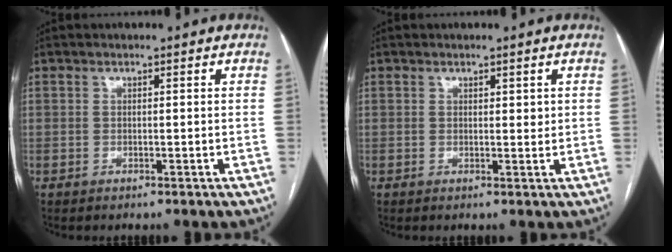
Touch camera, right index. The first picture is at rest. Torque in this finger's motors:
{"motor_torque": [-0.10, -0.05, 0.03, 0.00]}